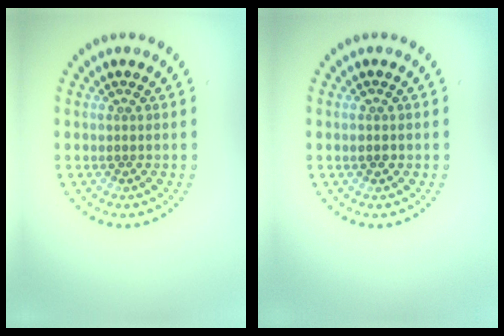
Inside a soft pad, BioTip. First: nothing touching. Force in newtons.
{"total": 1.2, "press": 1.2, "slide": 0.0}